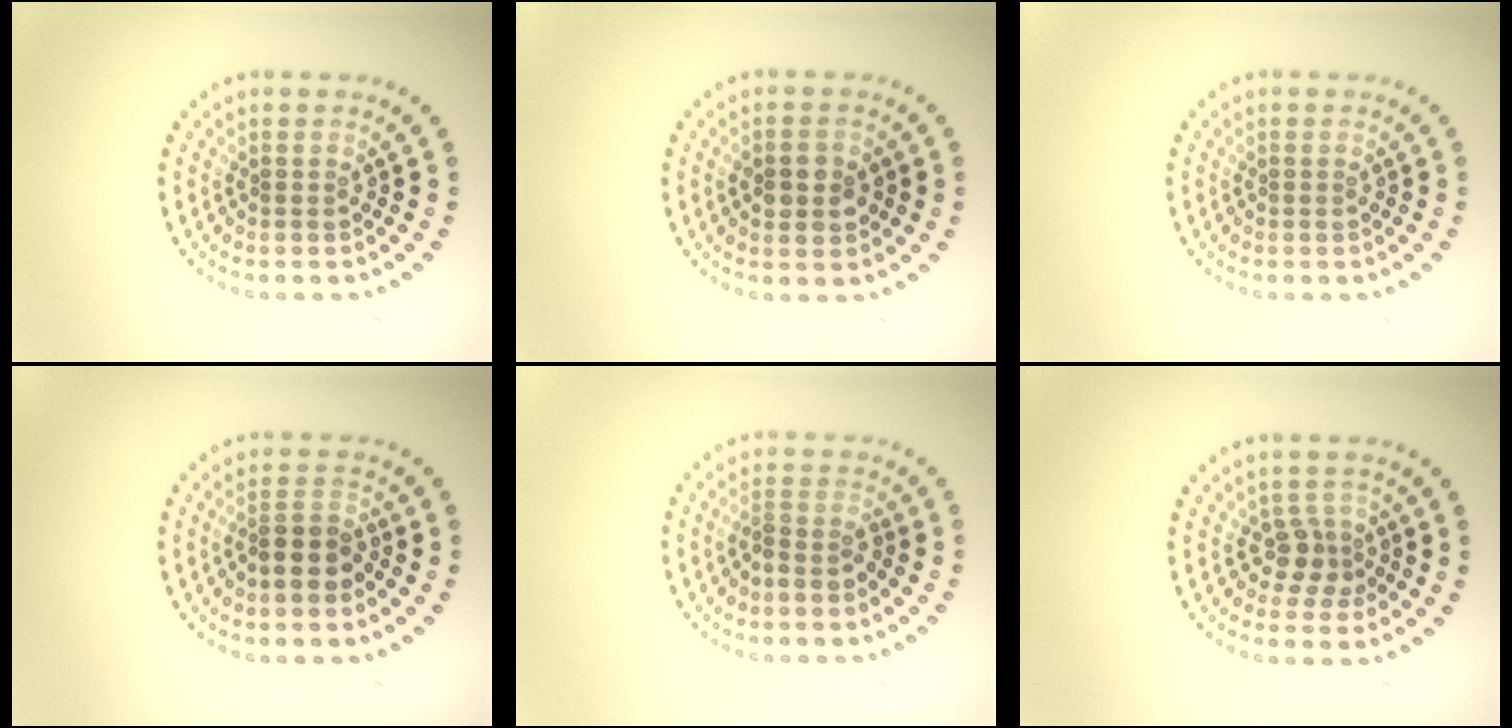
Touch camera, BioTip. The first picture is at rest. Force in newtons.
{"total": 2.7, "press": 2.7, "slide": 0.2}
{"total": 0.0}
{"total": 2.7, "press": 2.4, "slide": 1.2}
{"total": 1.8, "press": 1.4, "slide": 1.1}
{"total": 2.2, "press": 1.8, "slide": 1.3}